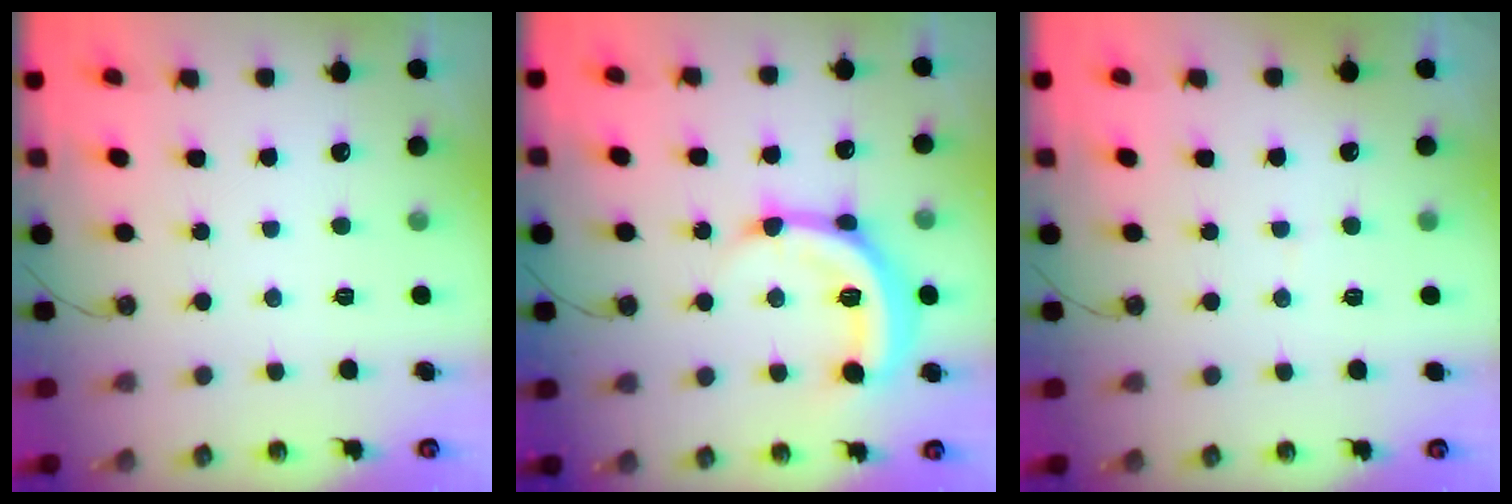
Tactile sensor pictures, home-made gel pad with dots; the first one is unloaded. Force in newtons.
{"total": 16.3, "press": 16.3, "slide": 0.1}
{"total": 1.8, "press": 1.8, "slide": 0.1}